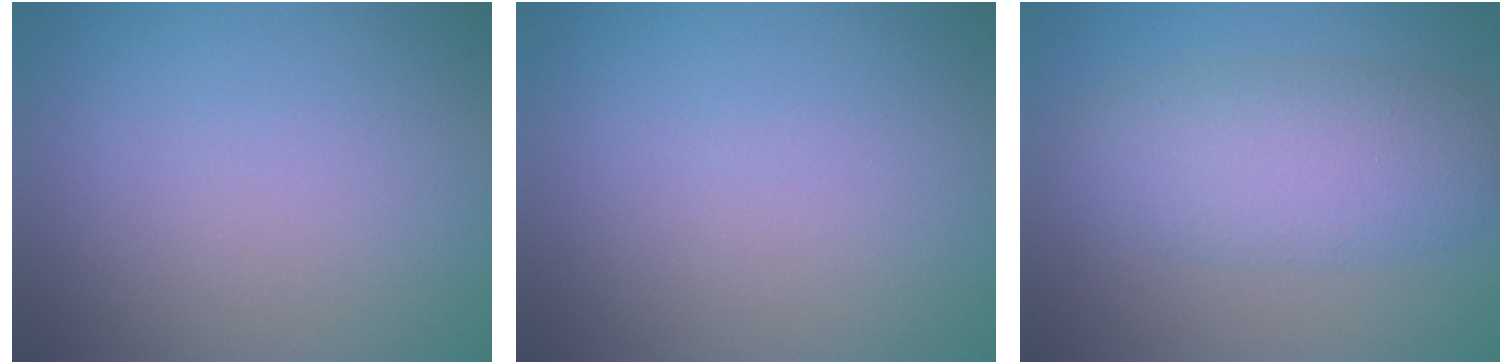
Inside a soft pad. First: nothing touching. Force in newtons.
{"total": 0.0}
{"total": 5.6, "press": 5.6, "slide": 0.2}